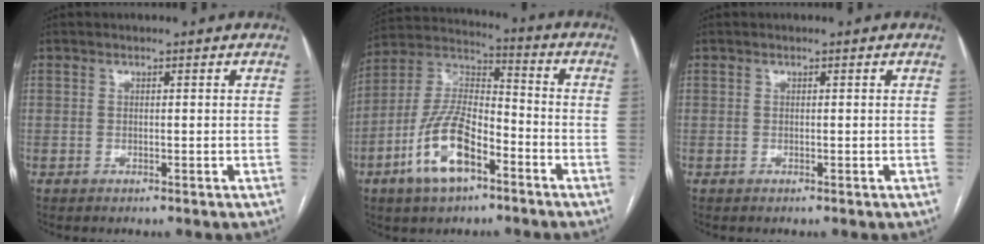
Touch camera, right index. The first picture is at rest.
{"total": 14.0, "force": [-6.7, 5.7, 10.9], "torque": [-0.232, 0.012, -0.121]}
{"total": 0.0}